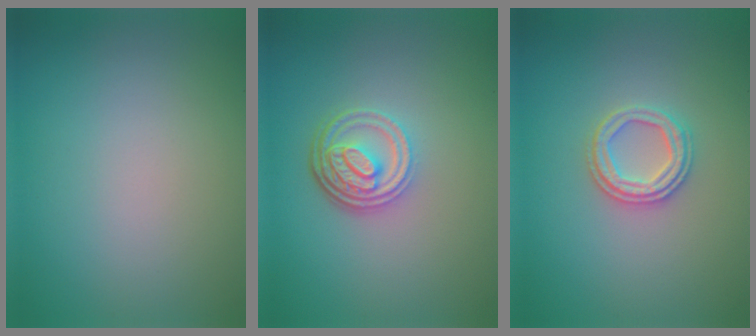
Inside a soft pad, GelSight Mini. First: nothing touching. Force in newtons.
{"total": 4.7, "press": 3.4, "slide": 3.2}
{"total": 2.8, "press": 2.6, "slide": 1.0}